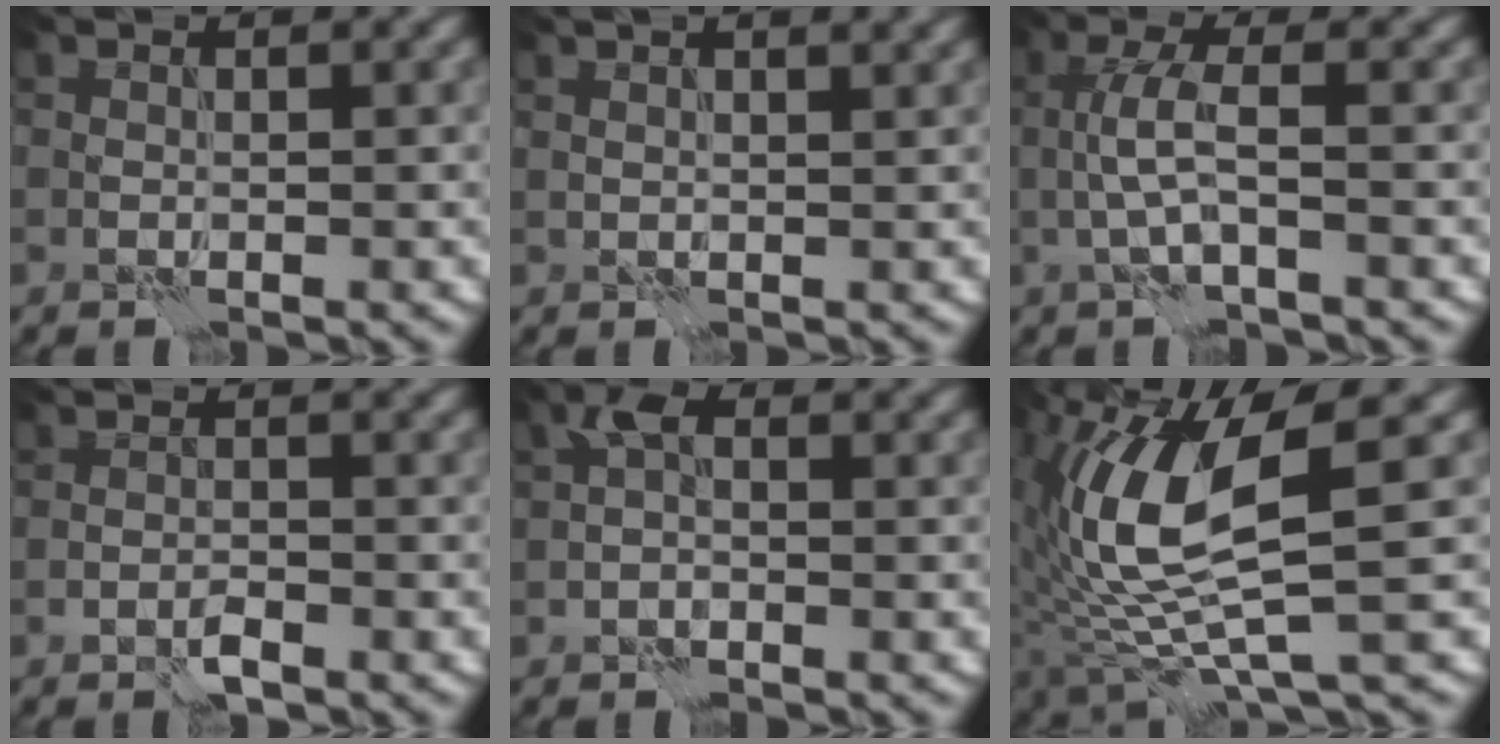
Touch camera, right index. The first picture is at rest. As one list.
[{"total": 5.3, "force": [3.6, 2.1, 3.2], "torque": [-0.032, 0.034, 0.030]}, {"total": 3.2, "force": [-0.6, 0.5, 3.0], "torque": [-0.065, 0.010, -0.018]}, {"total": 1.5, "force": [-1.0, 0.6, 0.9], "torque": [-0.016, 0.003, -0.020]}, {"total": 2.0, "force": [0.0, 1.2, 1.6], "torque": [-0.030, 0.006, -0.008]}, {"total": 10.2, "force": [1.2, 3.0, 9.7], "torque": [-0.213, -0.008, 0.027]}]